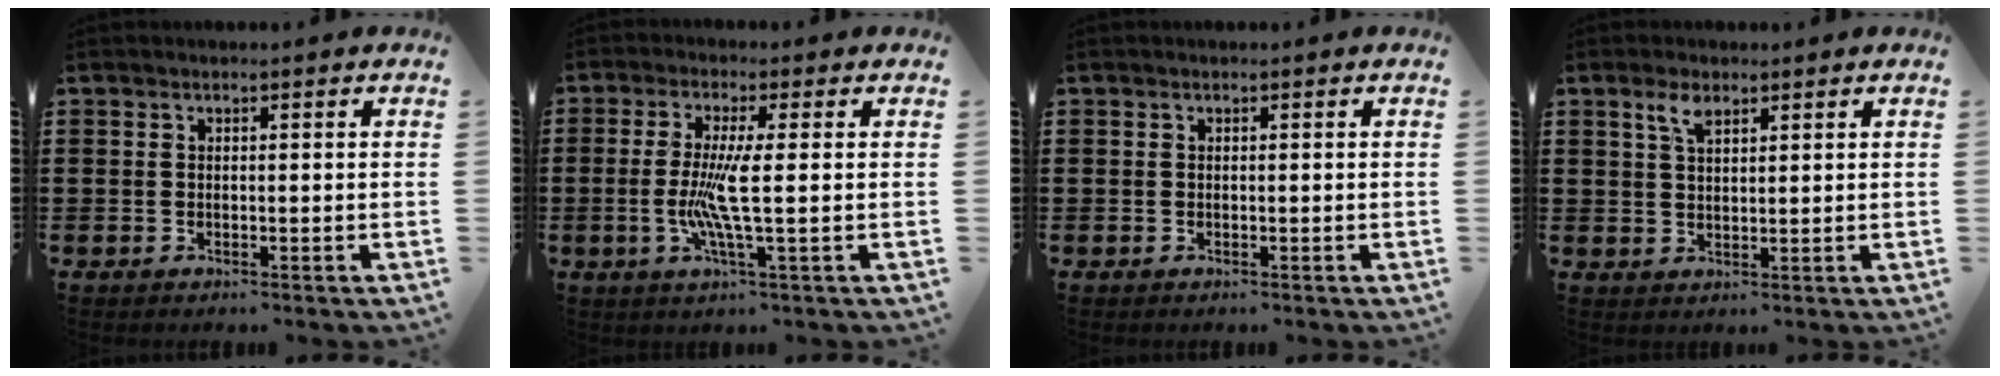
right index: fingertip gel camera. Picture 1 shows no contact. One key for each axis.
{"total": 6.6, "fx": -0.7, "fy": 0.2, "fz": 6.5, "tx": -0.138, "ty": -0.018, "tz": -0.022}
{"total": 0.0}
{"total": 3.2, "fx": 2.0, "fy": 1.2, "fz": 2.1, "tx": -0.047, "ty": 0.006, "tz": 0.036}